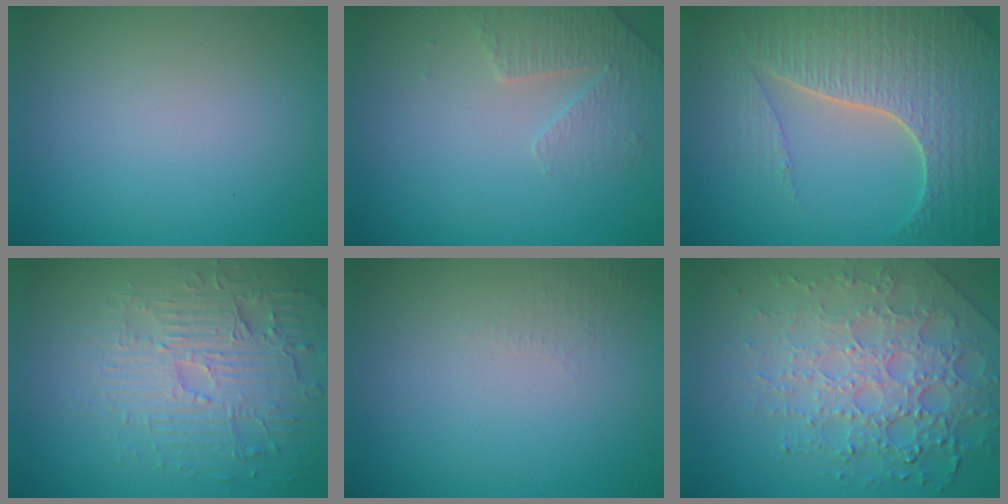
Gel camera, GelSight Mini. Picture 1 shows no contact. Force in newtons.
{"total": 2.8, "press": 2.7, "slide": 0.7}
{"total": 7.3, "press": 5.3, "slide": 5.0}
{"total": 4.4, "press": 4.0, "slide": 1.8}
{"total": 1.0, "press": 0.9, "slide": 0.3}
{"total": 8.0, "press": 5.6, "slide": 5.8}